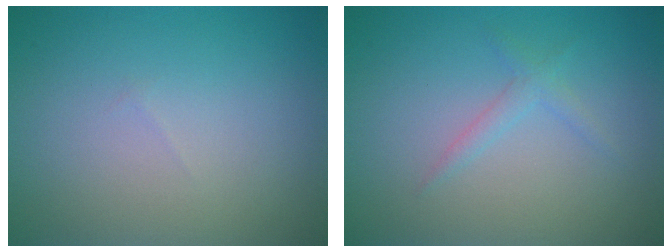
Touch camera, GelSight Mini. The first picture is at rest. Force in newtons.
{"total": 1.3, "press": 1.2, "slide": 0.1}